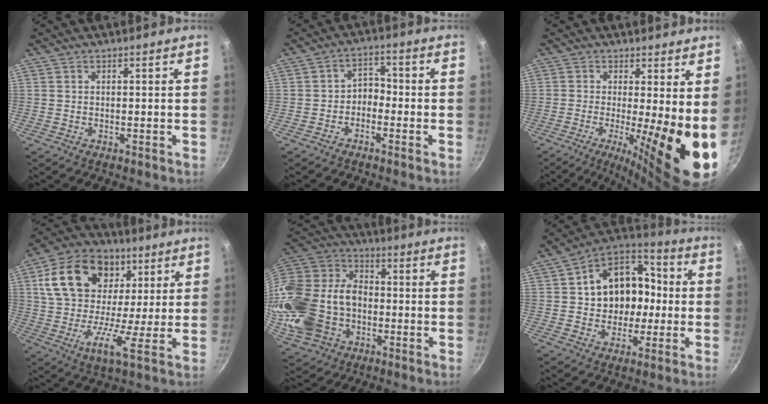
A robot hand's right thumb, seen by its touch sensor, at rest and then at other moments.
{"total": 3.9, "force": [-1.7, 2.8, 2.1], "torque": [-0.013, 0.028, -0.036]}
{"total": 13.0, "force": [-1.0, 2.6, 12.7], "torque": [-0.183, -0.026, -0.016]}
{"total": 19.7, "force": [6.8, 13.4, 12.7], "torque": [-0.210, 0.003, 0.098]}
{"total": 25.1, "force": [-4.8, 18.4, 16.3], "torque": [-0.339, 0.042, -0.077]}
{"total": 16.3, "force": [0.2, 13.1, 9.6], "torque": [-0.114, 0.045, -0.003]}